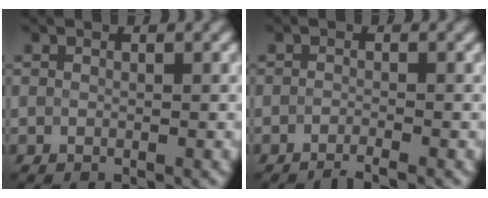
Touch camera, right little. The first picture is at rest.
{"total": 1.8, "force": [-1.8, -0.1, 0.1], "torque": [0.006, -0.005, -0.037]}